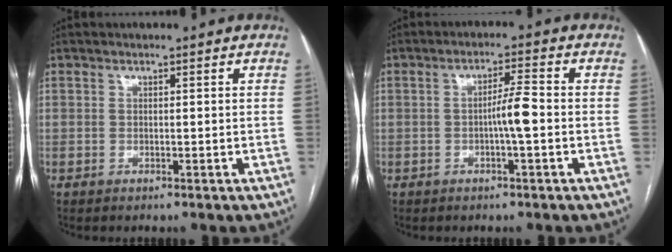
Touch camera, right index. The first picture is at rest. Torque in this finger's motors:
{"motor_torque": [0.94, -0.04, 0.15, 0.05]}